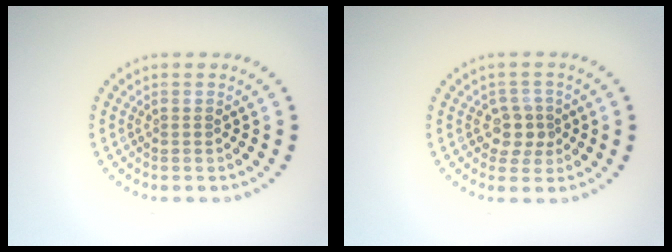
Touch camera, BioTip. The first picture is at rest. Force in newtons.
{"total": 2.4, "press": 2.2, "slide": 1.0}